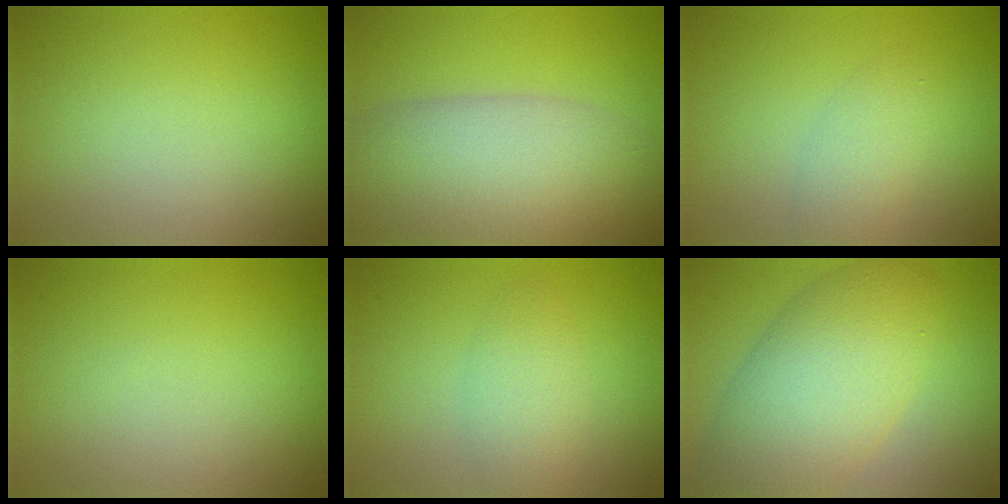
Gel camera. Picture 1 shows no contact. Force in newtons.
{"total": 9.9, "press": 9.9, "slide": 0.9}
{"total": 2.1, "press": 2.1, "slide": 0.1}
{"total": 0.0}
{"total": 2.7, "press": 2.7, "slide": 0.1}
{"total": 8.7, "press": 8.7, "slide": 0.3}